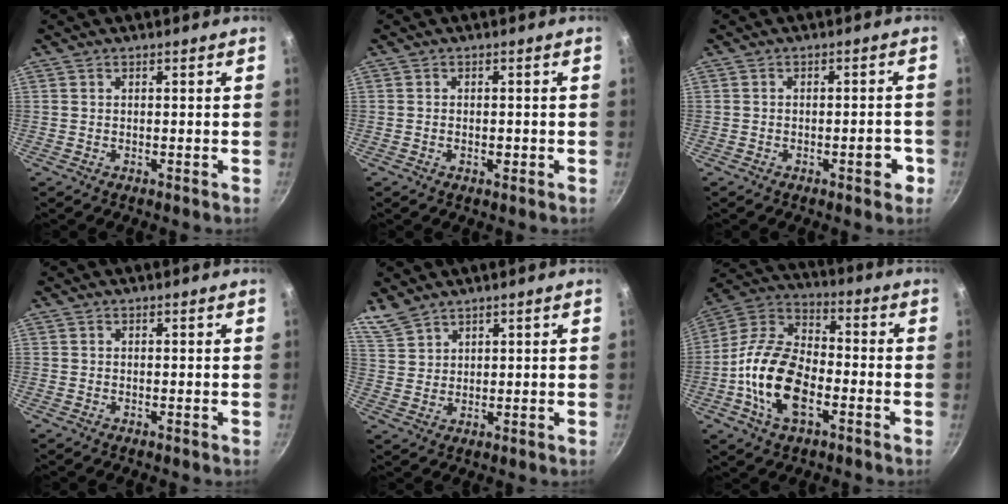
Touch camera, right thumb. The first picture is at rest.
{"total": 1.5, "force": [-0.4, 0.9, 1.1], "torque": [-0.017, 0.002, -0.008]}
{"total": 3.8, "force": [-1.7, 1.6, 3.1], "torque": [-0.023, 0.017, -0.022]}
{"total": 0.0}
{"total": 5.1, "force": [4.3, 2.4, 1.1], "torque": [-0.013, -0.006, 0.096]}
{"total": 17.4, "force": [-5.1, 9.6, 13.6], "torque": [-0.245, 0.038, -0.116]}